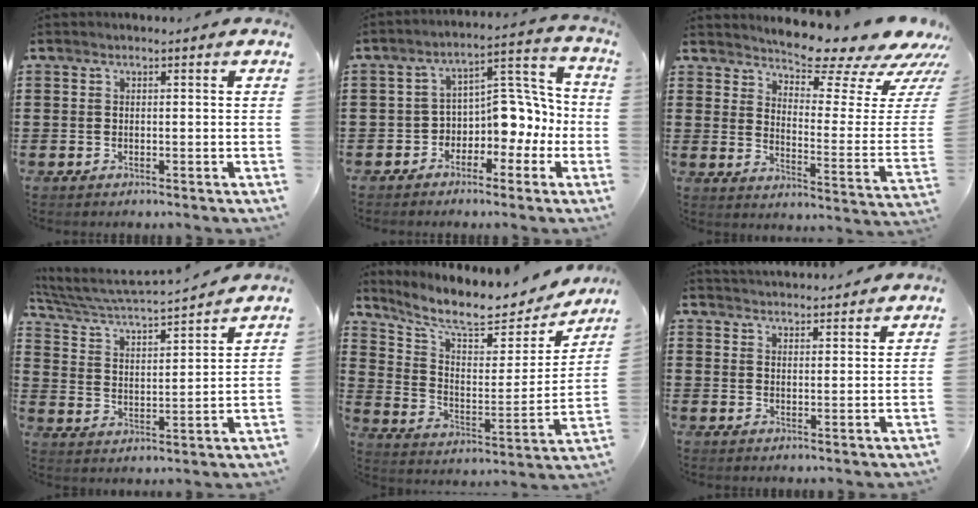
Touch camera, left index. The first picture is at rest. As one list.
[{"total": 6.6, "force": [-1.8, 5.2, 3.6], "torque": [-0.069, 0.000, -0.039]}, {"total": 8.3, "force": [7.6, 0.8, 3.1], "torque": [-0.057, -0.075, 0.127]}, {"total": 4.6, "force": [4.3, 0.3, 1.6], "torque": [-0.055, -0.034, 0.066]}, {"total": 8.7, "force": [7.5, 1.7, 4.2], "torque": [-0.108, -0.049, 0.124]}, {"total": 2.9, "force": [2.9, 0.0, -0.2], "torque": [-0.005, -0.008, 0.056]}]